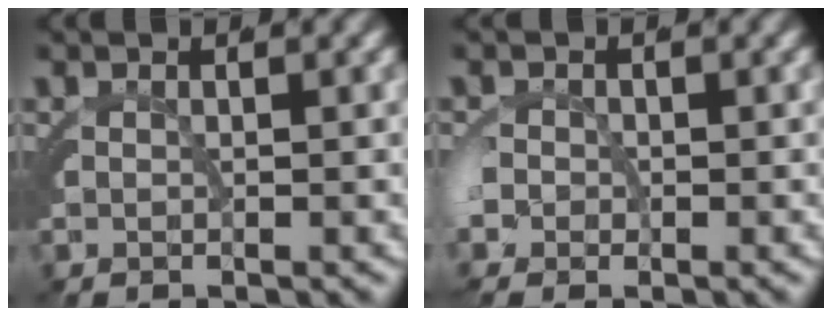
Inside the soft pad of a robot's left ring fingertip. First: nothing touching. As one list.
[{"total": 0.9, "force": [-0.3, 0.7, 0.5], "torque": [-0.022, -0.002, -0.003]}]